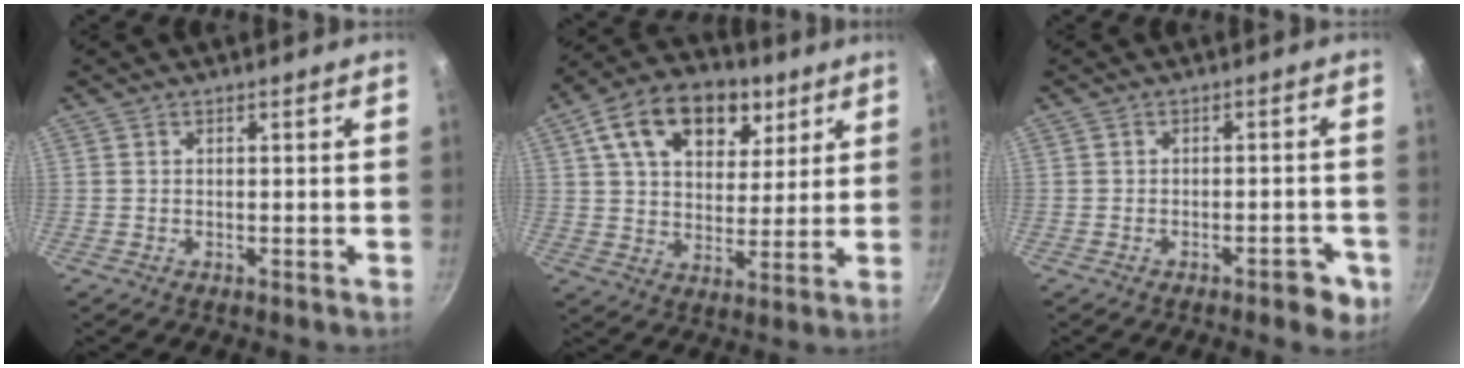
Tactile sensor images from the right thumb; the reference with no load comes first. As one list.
[{"total": 18.3, "force": [8.4, 12.0, 11.0], "torque": [-0.157, -0.011, 0.130]}, {"total": 4.9, "force": [-2.4, 2.1, 3.8], "torque": [-0.029, 0.021, -0.023]}]